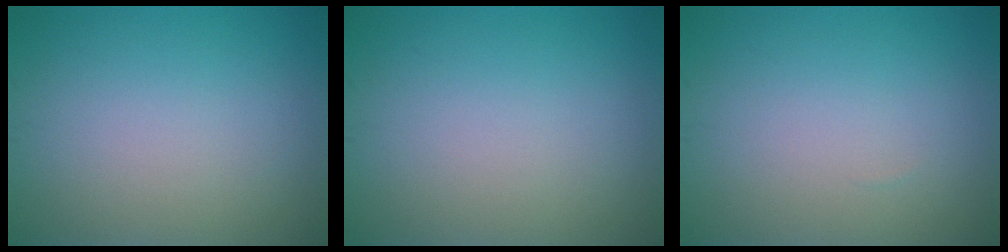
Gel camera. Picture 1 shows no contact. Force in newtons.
{"total": 0.0}
{"total": 0.0}